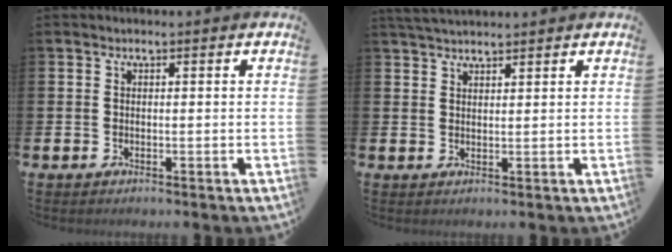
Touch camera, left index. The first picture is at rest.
{"total": 2.8, "force": [2.7, 0.5, 0.7], "torque": [-0.021, -0.006, 0.051]}